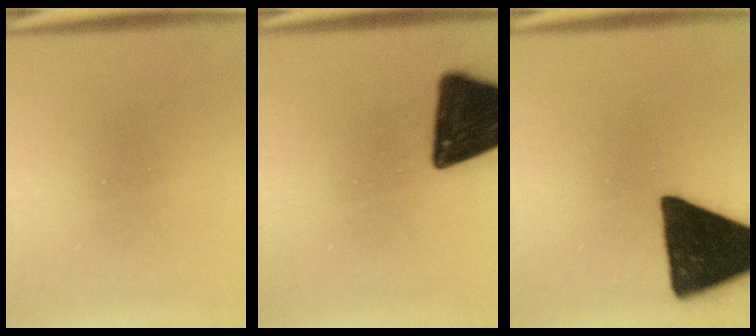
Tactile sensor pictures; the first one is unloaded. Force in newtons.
{"total": 17.7}
{"total": 17.6}